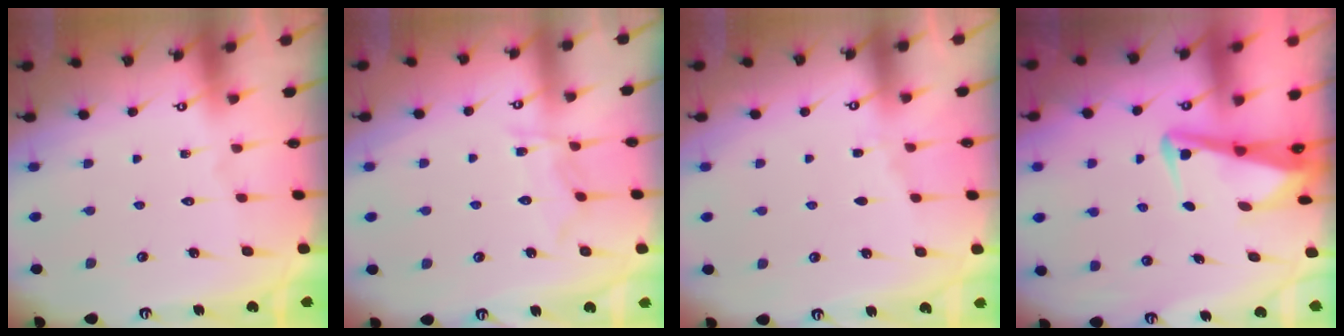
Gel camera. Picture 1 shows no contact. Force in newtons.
{"total": 6.9, "press": 6.9, "slide": 0.5}
{"total": 2.7, "press": 2.7, "slide": 0.4}
{"total": 4.2, "press": 4.1, "slide": 1.1}